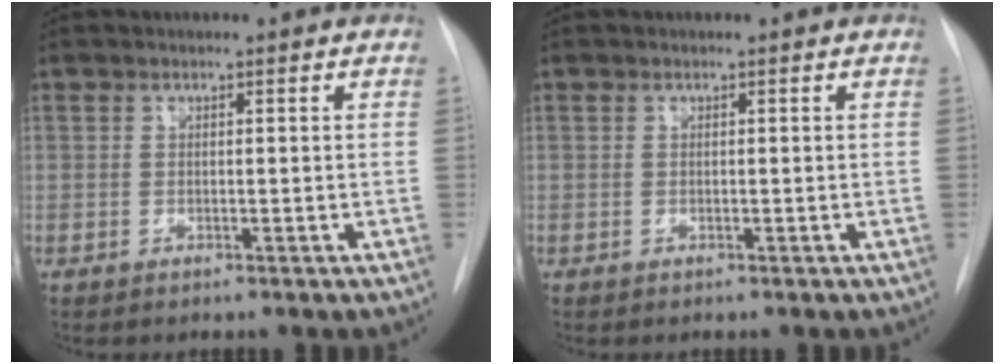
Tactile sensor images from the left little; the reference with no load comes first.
{"total": 0.0}